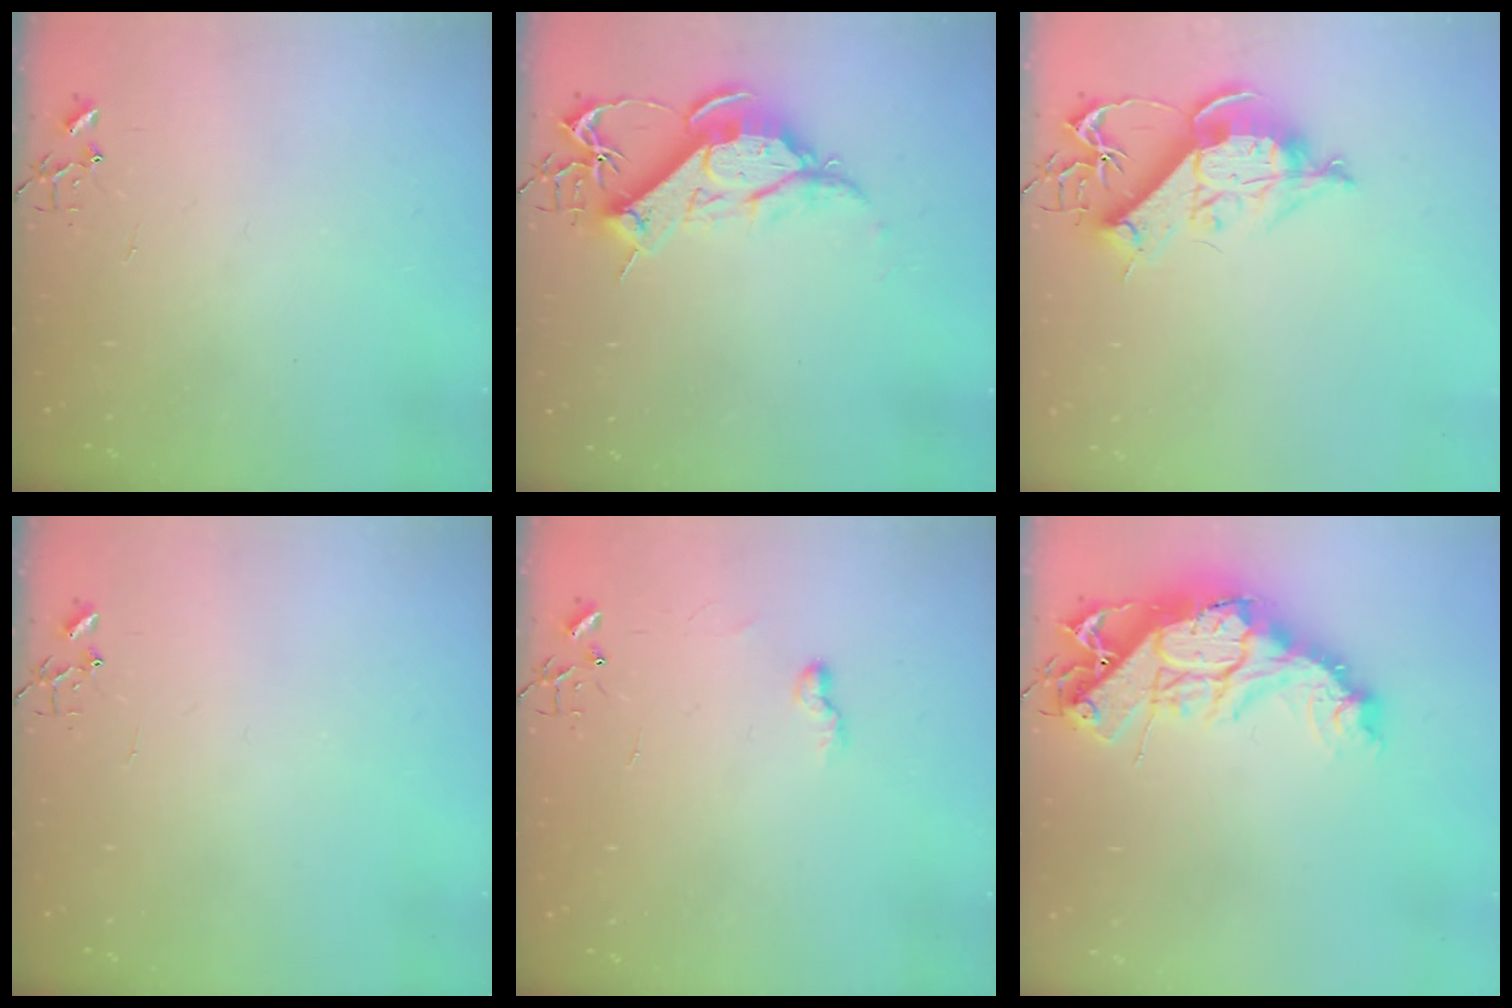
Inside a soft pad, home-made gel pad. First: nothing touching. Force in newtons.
{"total": 12.5, "press": 12.4, "slide": 1.3}
{"total": 11.6, "press": 11.5, "slide": 1.4}
{"total": 0.0}
{"total": 4.6, "press": 4.6, "slide": 0.6}
{"total": 18.5, "press": 18.4, "slide": 2.0}